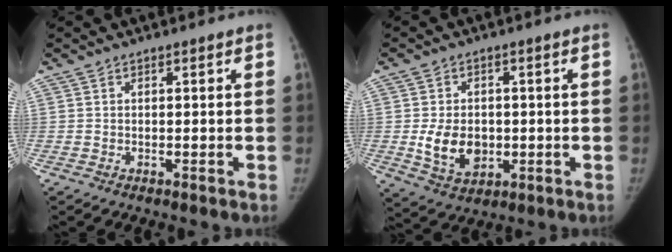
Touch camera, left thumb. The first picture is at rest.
{"total": 8.5, "force": [-0.9, 6.2, 5.7], "torque": [-0.080, -0.007, -0.002]}